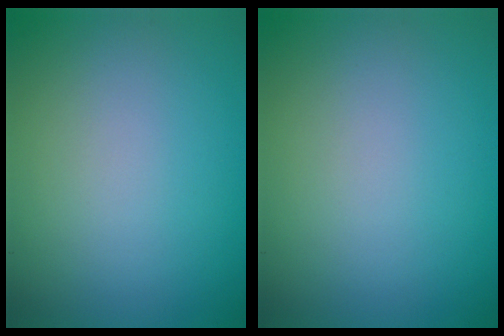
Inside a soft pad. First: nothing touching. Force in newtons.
{"total": 0.0}